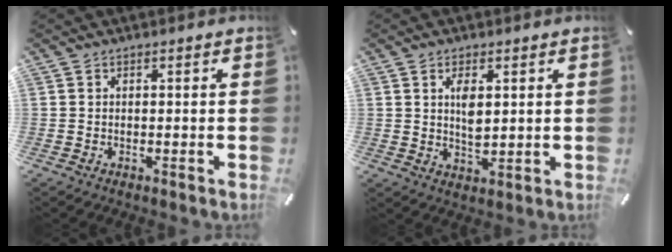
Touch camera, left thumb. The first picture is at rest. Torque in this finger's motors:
{"motor_torque": [0.28, 0.01, 0.19, 0.22, 0.03]}